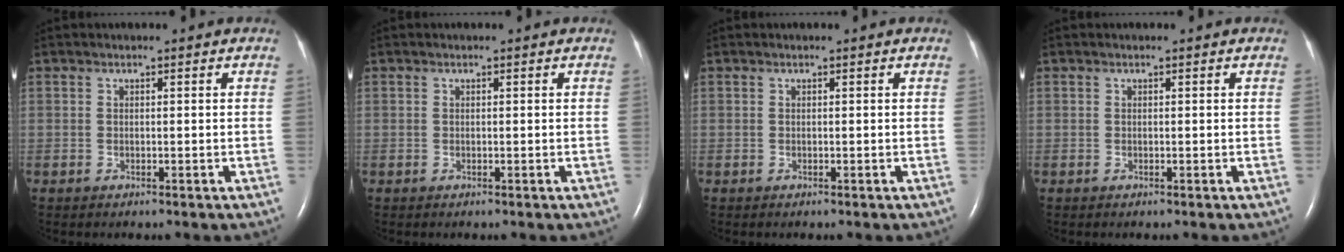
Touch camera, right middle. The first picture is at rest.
{"total": 0.0}
{"total": 0.0}
{"total": 0.0}